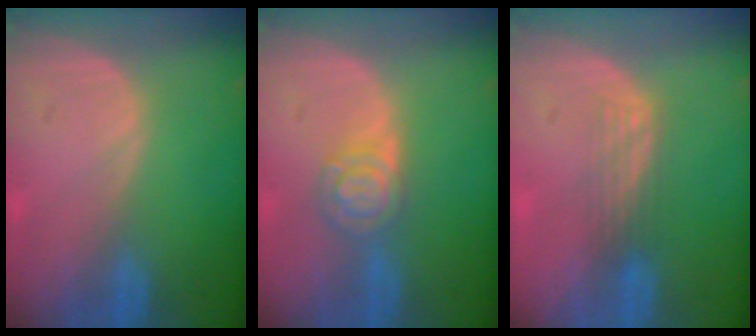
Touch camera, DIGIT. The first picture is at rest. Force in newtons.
{"total": 4.8, "press": 4.8, "slide": 0.2}
{"total": 2.9, "press": 2.5, "slide": 1.5}